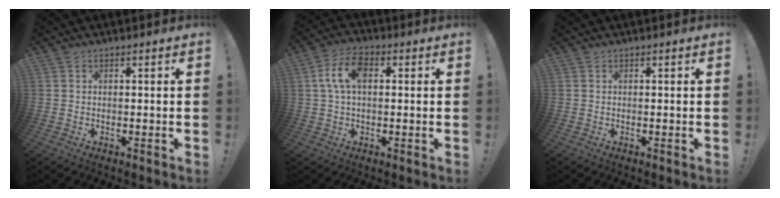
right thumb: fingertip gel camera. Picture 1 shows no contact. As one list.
[{"total": 8.9, "force": [1.7, 5.3, 6.9], "torque": [-0.127, 0.008, 0.032]}, {"total": 0.0}]